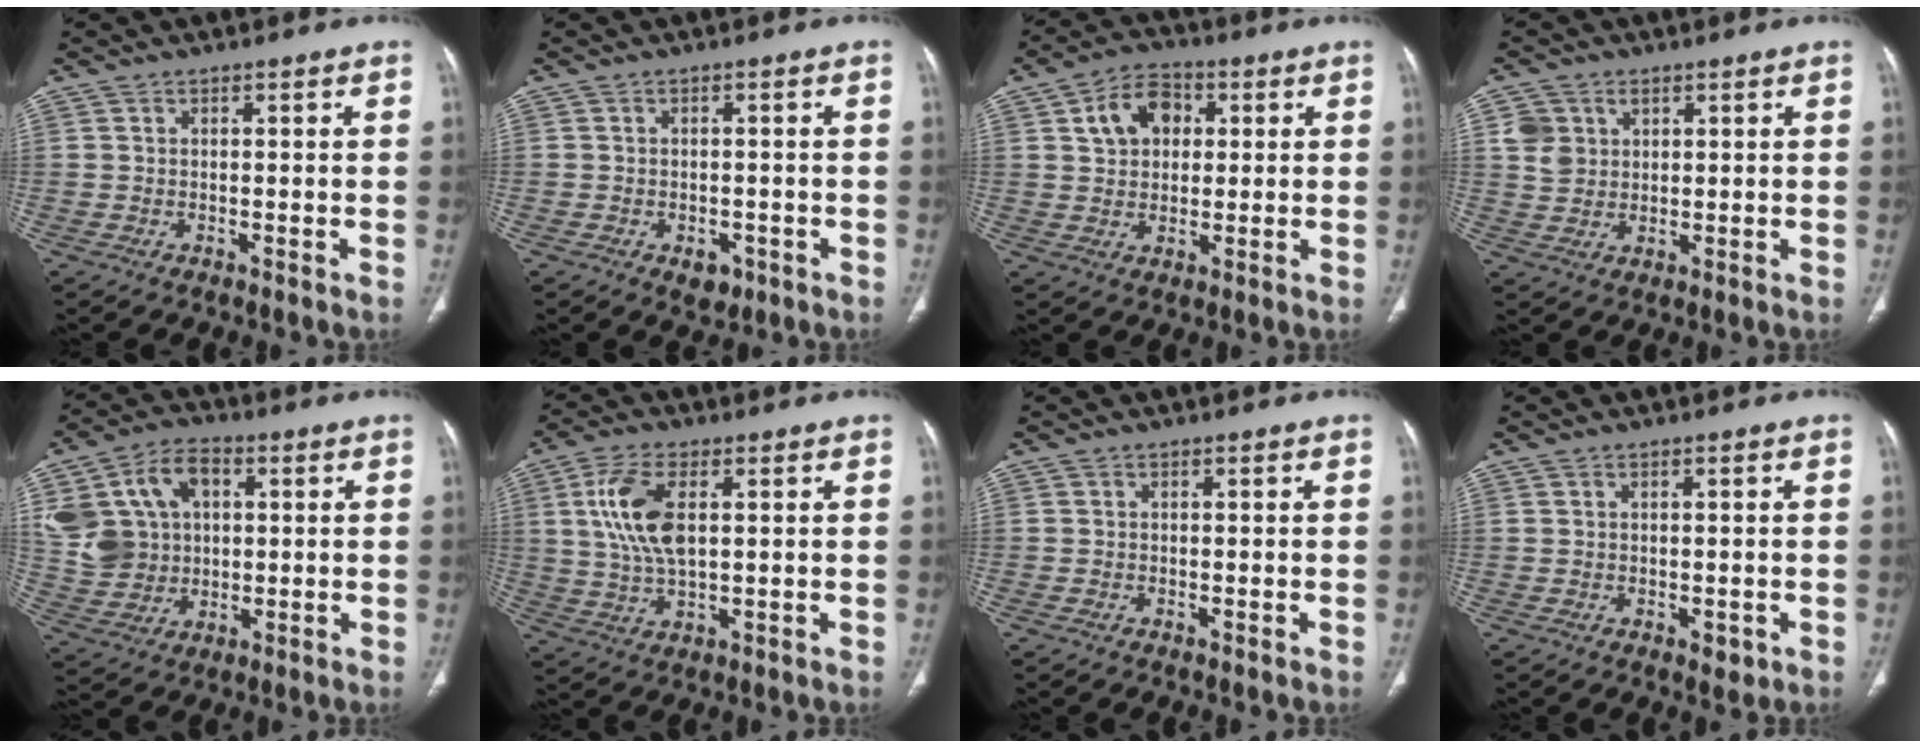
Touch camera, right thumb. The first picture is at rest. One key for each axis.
{"total": 3.1, "fx": -1.5, "fy": 2.0, "fz": 1.7, "tx": -0.010, "ty": 0.003, "tz": -0.013}
{"total": 8.8, "fx": 2.5, "fy": 6.4, "fz": 5.5, "tx": -0.070, "ty": 0.006, "tz": 0.038}
{"total": 5.1, "fx": 1.9, "fy": 4.3, "fz": 1.8, "tx": -0.016, "ty": -0.009, "tz": 0.039}
{"total": 15.2, "fx": 3.3, "fy": 12.0, "fz": 8.8, "tx": -0.147, "ty": 0.013, "tz": 0.068}
{"total": 11.0, "fx": 2.5, "fy": 5.4, "fz": 9.2, "tx": -0.193, "ty": -0.001, "tz": 0.050}
{"total": 0.0}
{"total": 2.1, "fx": -0.7, "fy": 1.2, "fz": 1.6, "tx": -0.015, "ty": -0.002, "tz": -0.004}